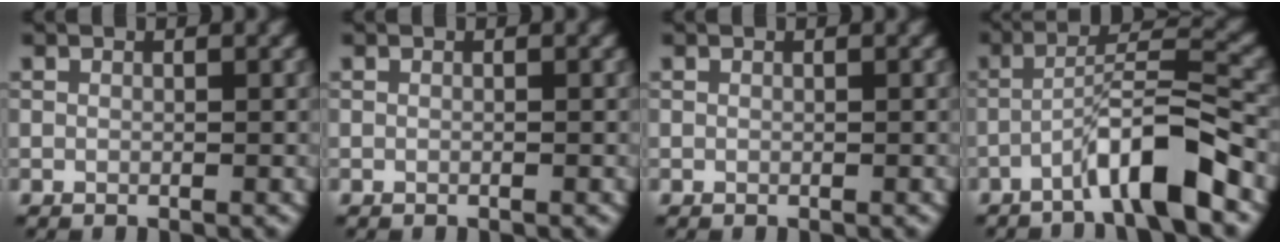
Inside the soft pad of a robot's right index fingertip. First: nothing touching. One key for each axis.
{"total": 0.0}
{"total": 0.0}
{"total": 6.7, "fx": -3.8, "fy": 0.7, "fz": 5.4, "tx": -0.087, "ty": 0.021, "tz": -0.072}